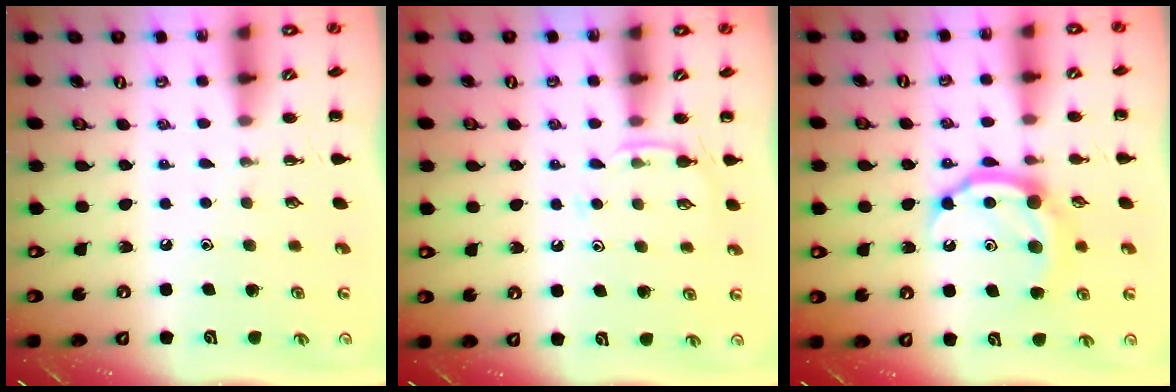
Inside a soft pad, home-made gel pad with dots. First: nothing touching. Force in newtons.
{"total": 6.5, "press": 6.3, "slide": 1.6}
{"total": 10.5, "press": 10.5, "slide": 0.6}